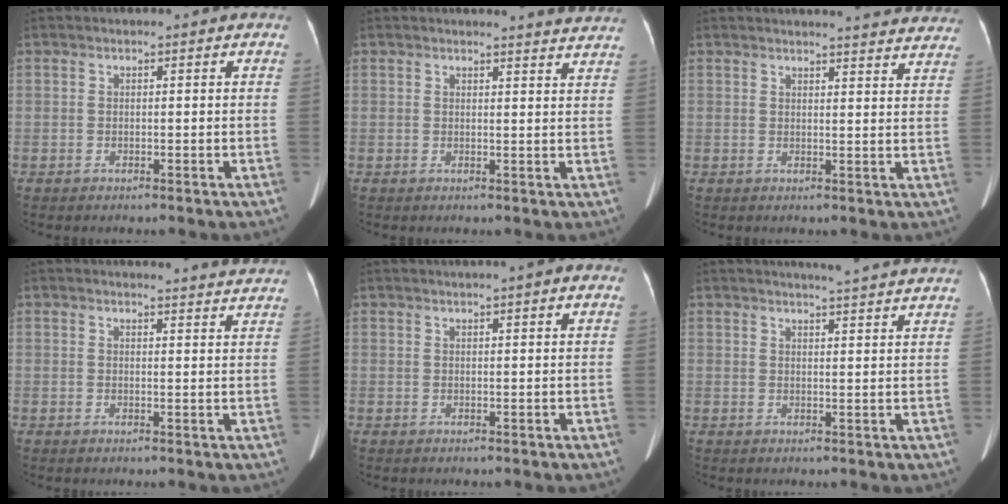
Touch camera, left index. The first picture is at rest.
{"total": 6.1, "force": [6.1, -0.1, 0.7], "torque": [-0.008, -0.023, 0.045]}
{"total": 15.2, "force": [14.7, 1.6, 3.8], "torque": [-0.027, -0.038, 0.147]}
{"total": 6.7, "force": [6.6, -0.1, 0.8], "torque": [-0.008, -0.022, 0.054]}
{"total": 3.1, "force": [2.2, -0.1, 2.2], "torque": [-0.031, 0.020, 0.032]}
{"total": 10.8, "force": [10.1, -0.5, 3.7], "torque": [-0.051, -0.010, 0.107]}